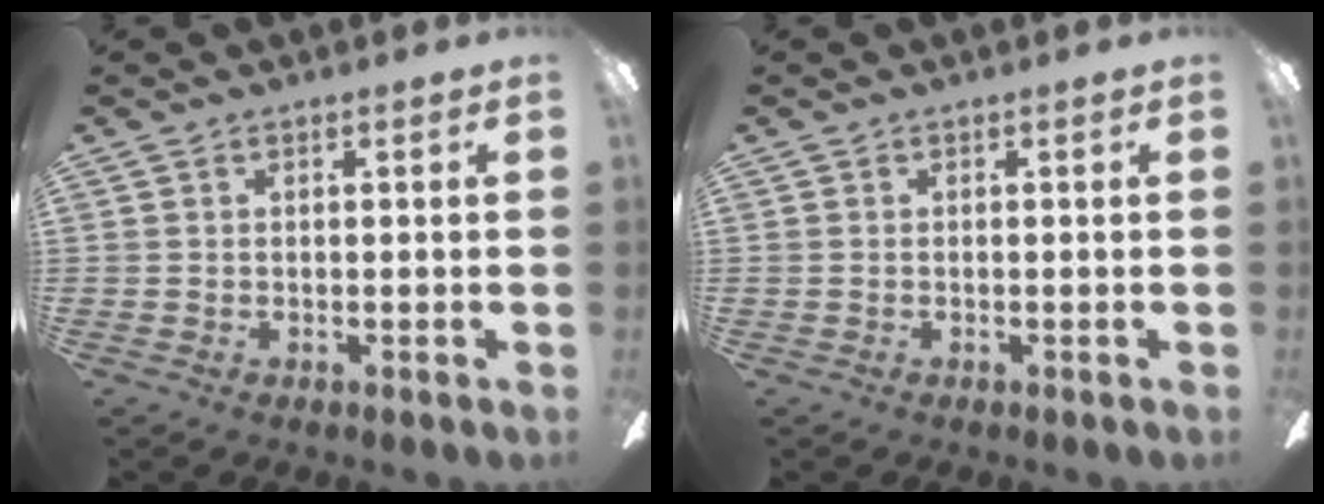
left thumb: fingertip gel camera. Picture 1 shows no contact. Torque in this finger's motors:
{"motor_torque": [0.10, -0.05, 0.23, -0.01, 0.01]}